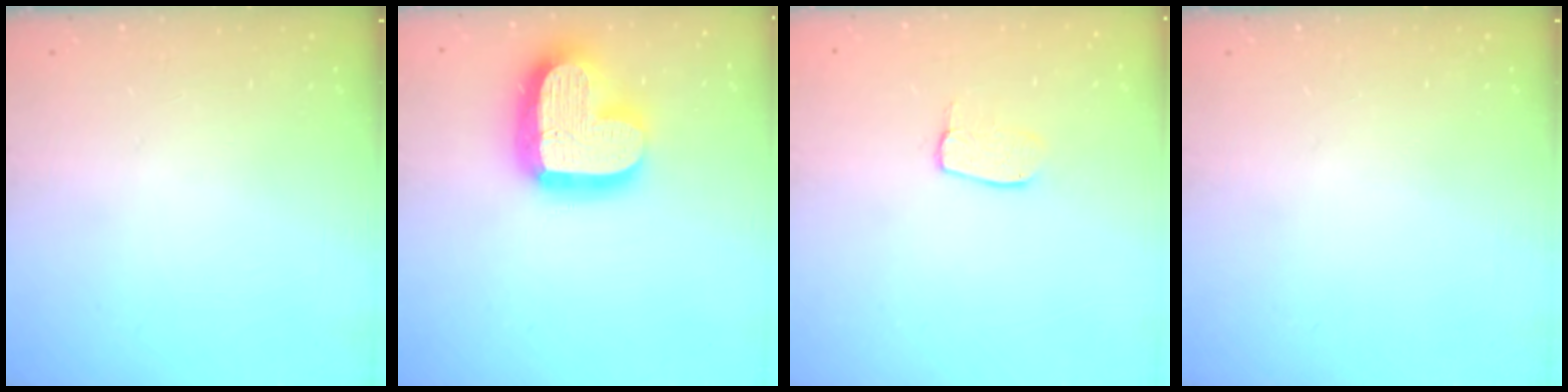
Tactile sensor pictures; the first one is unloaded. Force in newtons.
{"total": 21.5, "press": 21.4, "slide": 1.8}
{"total": 5.5, "press": 5.5, "slide": 0.3}
{"total": 0.0}